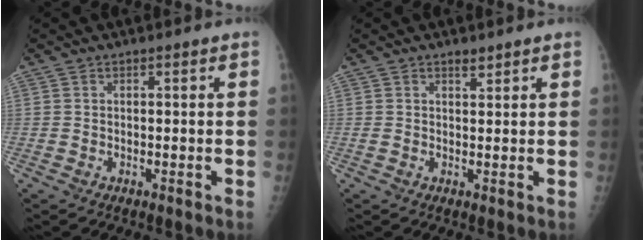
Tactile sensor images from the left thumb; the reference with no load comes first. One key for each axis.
{"total": 1.3, "fx": 1.2, "fy": 0.3, "fz": 0.4, "tx": 0.002, "ty": -0.007, "tz": 0.020}